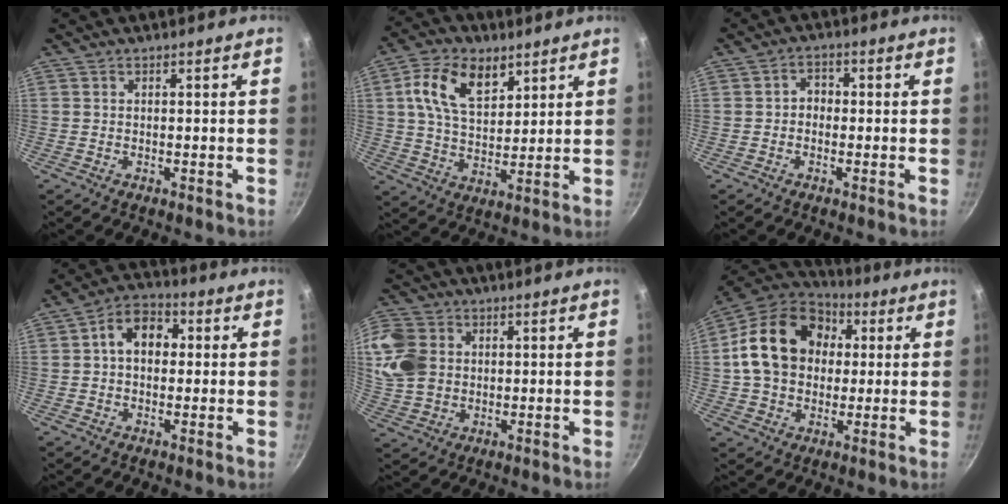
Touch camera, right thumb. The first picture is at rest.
{"total": 12.6, "force": [5.4, 7.6, 8.4], "torque": [-0.130, -0.012, 0.095]}
{"total": 3.0, "force": [-0.4, 2.4, 1.6], "torque": [-0.007, 0.012, -0.012]}
{"total": 8.8, "force": [1.2, 6.3, 6.0], "torque": [-0.060, 0.023, 0.004]}
{"total": 11.5, "force": [2.0, 9.4, 6.2], "torque": [-0.112, -0.004, 0.036]}
{"total": 19.9, "force": [3.3, 15.3, 12.3], "torque": [-0.194, 0.026, 0.047]}